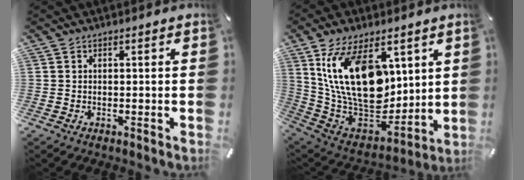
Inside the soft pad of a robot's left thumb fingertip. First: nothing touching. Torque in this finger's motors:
{"motor_torque": [2.51, 2.50, 1.60, -1.17, 0.54]}